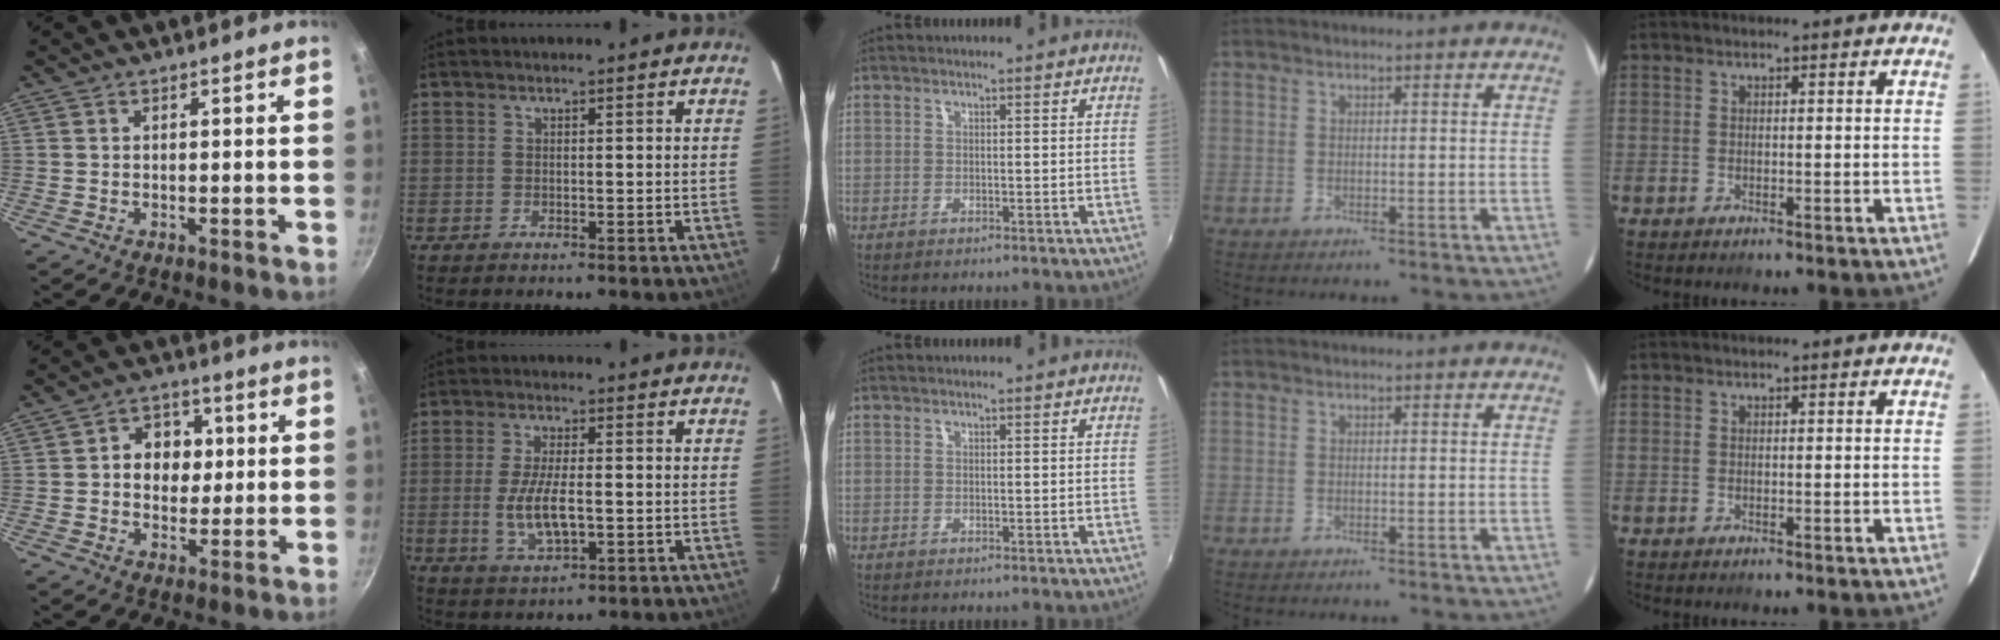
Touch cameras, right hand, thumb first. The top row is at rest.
{"thumb": {"total": 8.2, "force": [1.0, 6.8, 4.6], "torque": [-0.032, 0.002, 0.007]}, "index": {"total": 7.9, "force": [-1.3, 2.9, 7.3], "torque": [-0.147, -0.010, -0.020]}}